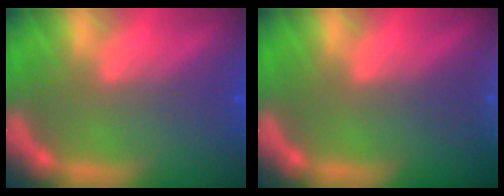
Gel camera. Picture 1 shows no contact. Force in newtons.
{"total": 3.5}